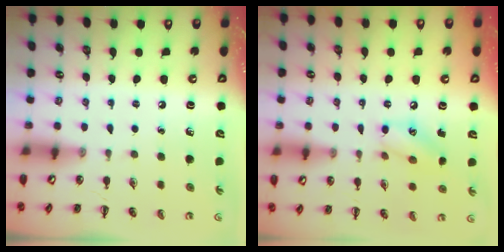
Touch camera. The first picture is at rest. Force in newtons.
{"total": 10.3, "press": 10.1, "slide": 1.7}